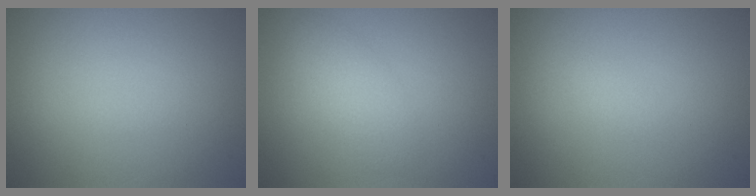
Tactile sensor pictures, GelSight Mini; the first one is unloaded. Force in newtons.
{"total": 2.3, "press": 2.3, "slide": 0.0}
{"total": 0.5, "press": 0.5, "slide": 0.0}